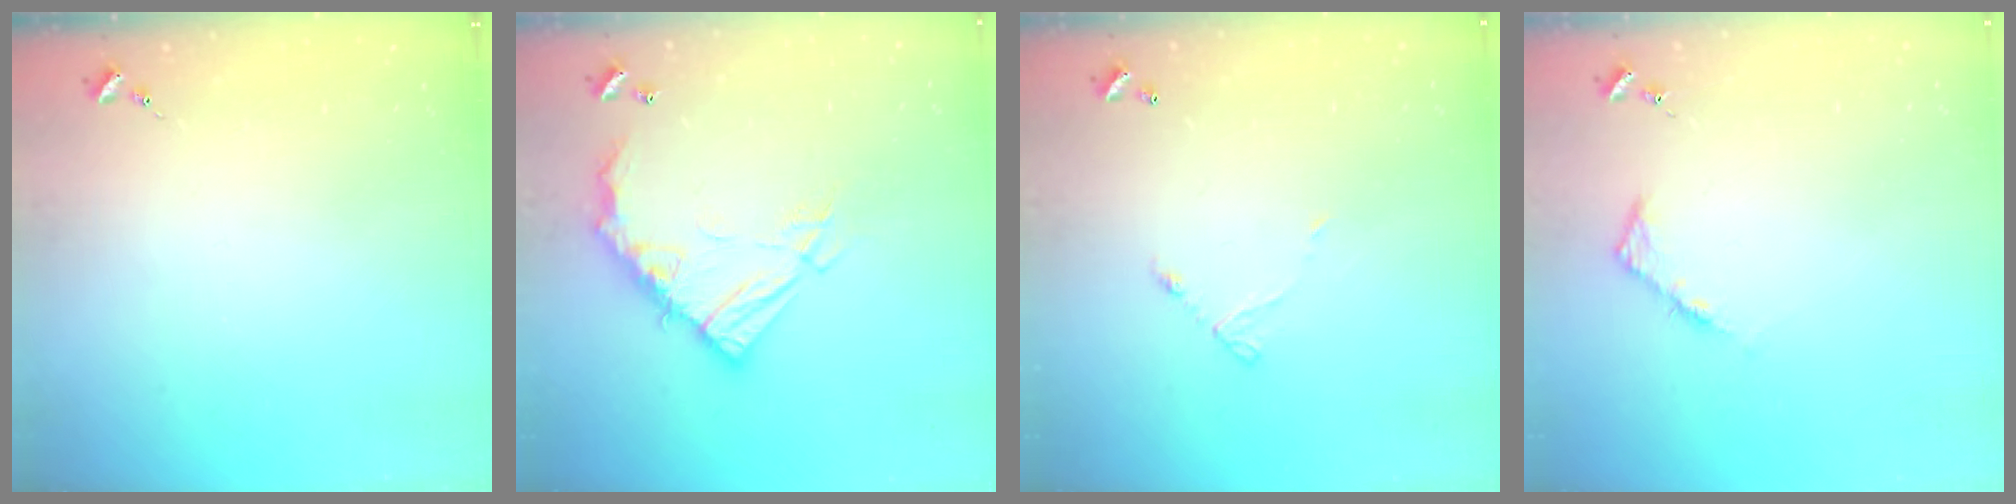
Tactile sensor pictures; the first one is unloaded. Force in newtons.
{"total": 17.2, "press": 17.1, "slide": 1.7}
{"total": 5.5, "press": 5.5, "slide": 0.3}
{"total": 4.1, "press": 4.0, "slide": 0.5}